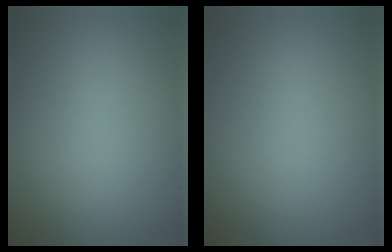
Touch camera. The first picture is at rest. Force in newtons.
{"total": 0.0}